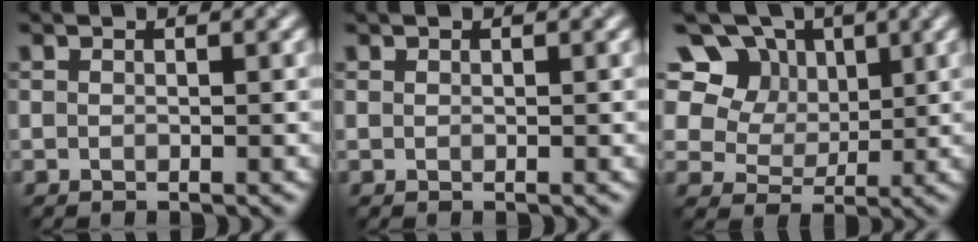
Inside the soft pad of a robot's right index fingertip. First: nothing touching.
{"total": 0.0}
{"total": 14.7, "force": [7.0, 10.8, 7.0], "torque": [-0.165, 0.050, 0.118]}